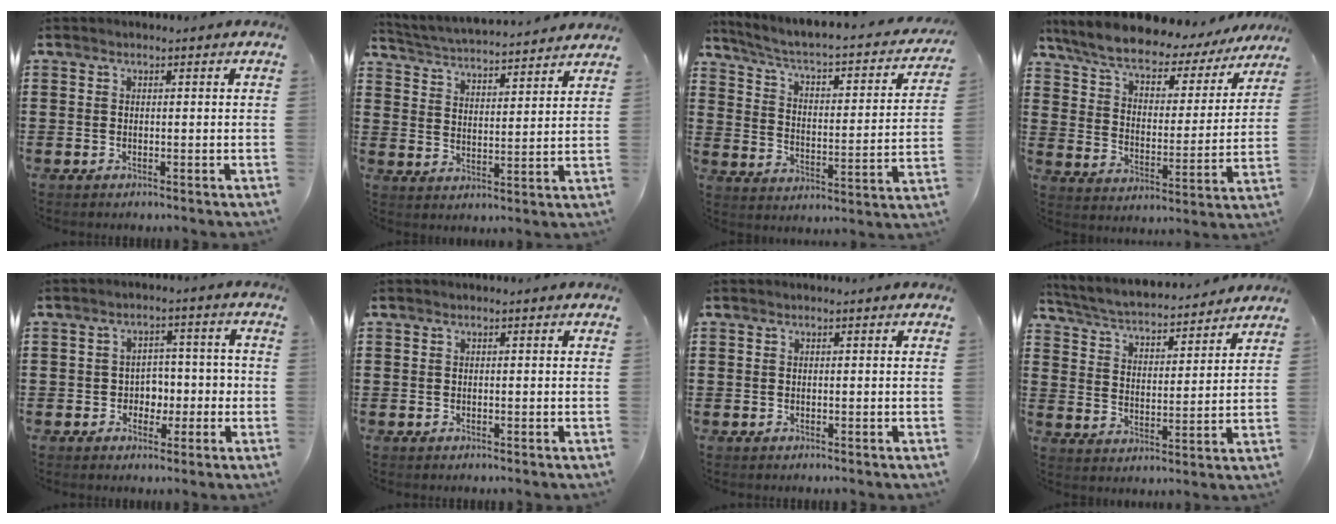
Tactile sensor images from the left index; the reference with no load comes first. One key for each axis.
{"total": 4.3, "fx": 4.2, "fy": -0.6, "fz": 0.4, "tx": -0.031, "ty": -0.036, "tz": 0.069}
{"total": 3.3, "fx": 2.1, "fy": 0.6, "fz": 2.4, "tx": -0.062, "ty": -0.029, "tz": 0.023}
{"total": 7.9, "fx": 6.7, "fy": 1.8, "fz": 3.7, "tx": -0.102, "ty": -0.040, "tz": 0.111}
{"total": 3.9, "fx": -1.0, "fy": 3.3, "fz": 1.8, "tx": -0.039, "ty": 0.006, "tz": -0.028}
{"total": 0.0}
{"total": 0.0}
{"total": 4.1, "fx": 4.0, "fy": 0.0, "fz": 0.9, "tx": -0.040, "ty": -0.033, "tz": 0.063}